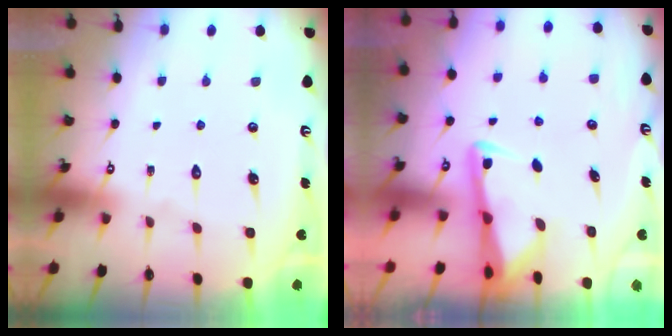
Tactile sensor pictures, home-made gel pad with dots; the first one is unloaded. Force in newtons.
{"total": 2.9, "press": 2.9, "slide": 0.4}